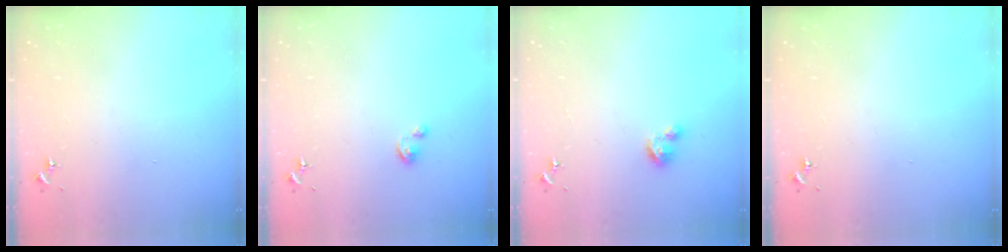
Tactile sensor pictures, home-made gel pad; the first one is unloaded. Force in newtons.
{"total": 2.8, "press": 2.8, "slide": 0.2}
{"total": 4.4, "press": 4.4, "slide": 0.4}
{"total": 0.0}